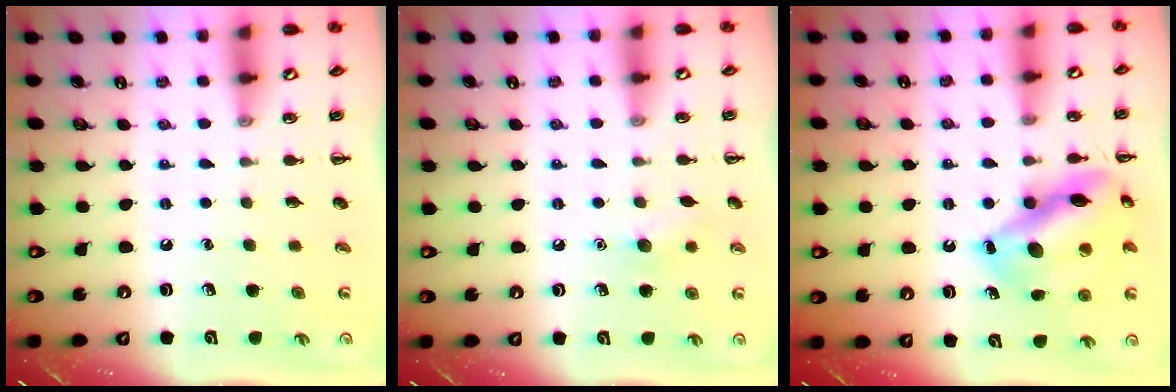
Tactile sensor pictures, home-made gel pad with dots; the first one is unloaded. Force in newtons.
{"total": 6.7, "press": 6.5, "slide": 1.7}
{"total": 15.0, "press": 14.9, "slide": 1.3}